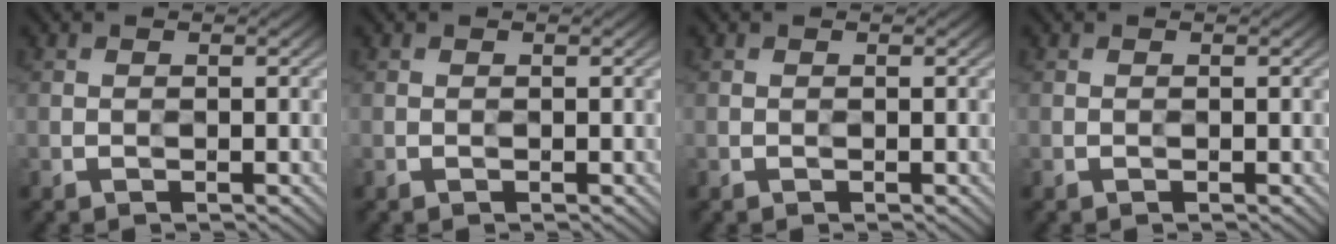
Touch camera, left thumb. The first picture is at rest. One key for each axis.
{"total": 0.0}
{"total": 0.0}
{"total": 0.0}